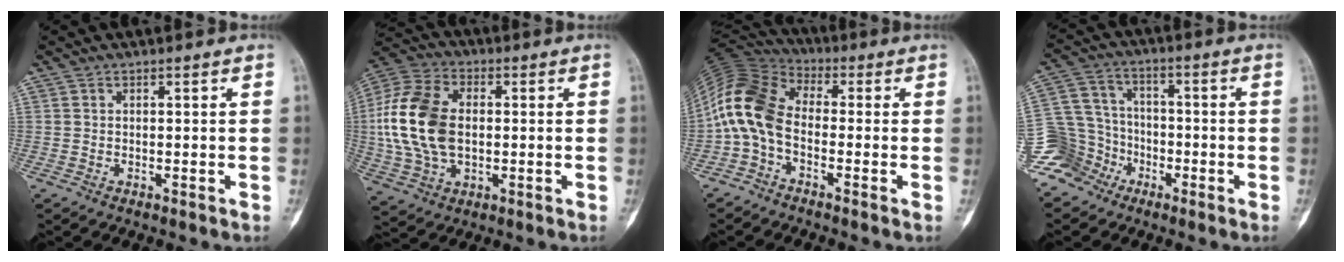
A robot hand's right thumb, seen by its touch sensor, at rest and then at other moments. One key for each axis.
{"total": 17.6, "fx": 0.3, "fy": 11.4, "fz": 13.4, "tx": -0.273, "ty": 0.014, "tz": 0.006}
{"total": 12.1, "fx": -2.2, "fy": 7.7, "fz": 9.1, "tx": -0.187, "ty": 0.043, "tz": -0.062}
{"total": 11.7, "fx": -6.8, "fy": 9.3, "fz": 1.6, "tx": -0.024, "ty": 0.065, "tz": -0.132}